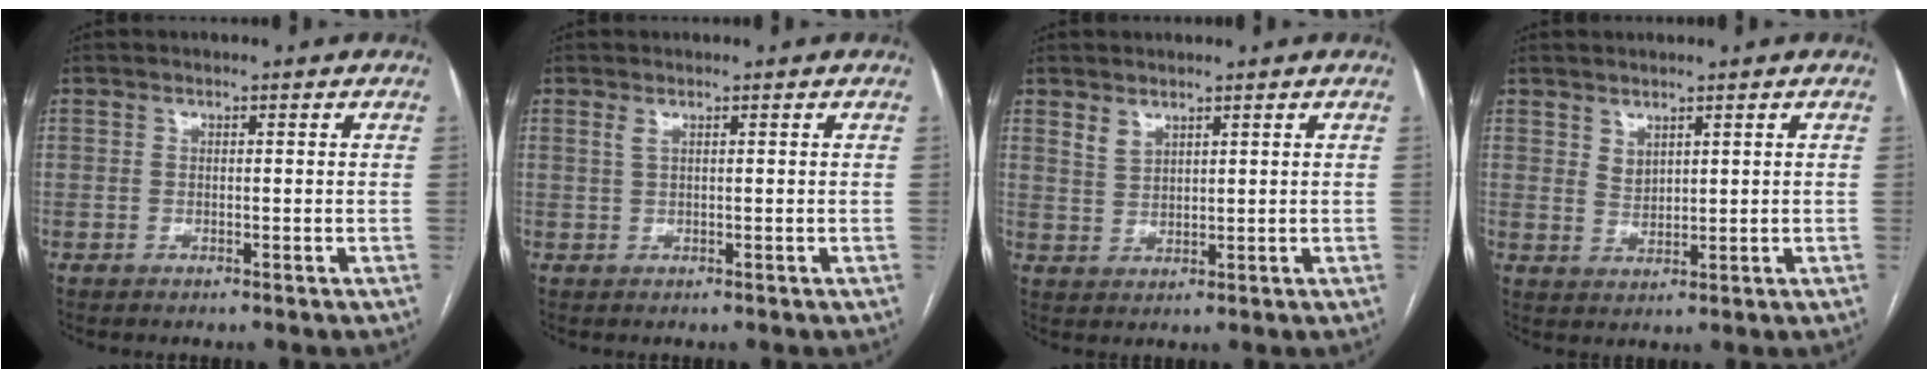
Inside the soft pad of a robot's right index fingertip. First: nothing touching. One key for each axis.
{"total": 1.0, "fx": 0.6, "fy": 0.1, "fz": 0.8, "tx": -0.025, "ty": 0.005, "tz": 0.014}
{"total": 2.5, "fx": 2.0, "fy": 1.1, "fz": 0.9, "tx": -0.020, "ty": -0.002, "tz": 0.047}
{"total": 2.3, "fx": 1.6, "fy": 1.3, "fz": 1.0, "tx": -0.017, "ty": -0.004, "tz": 0.040}